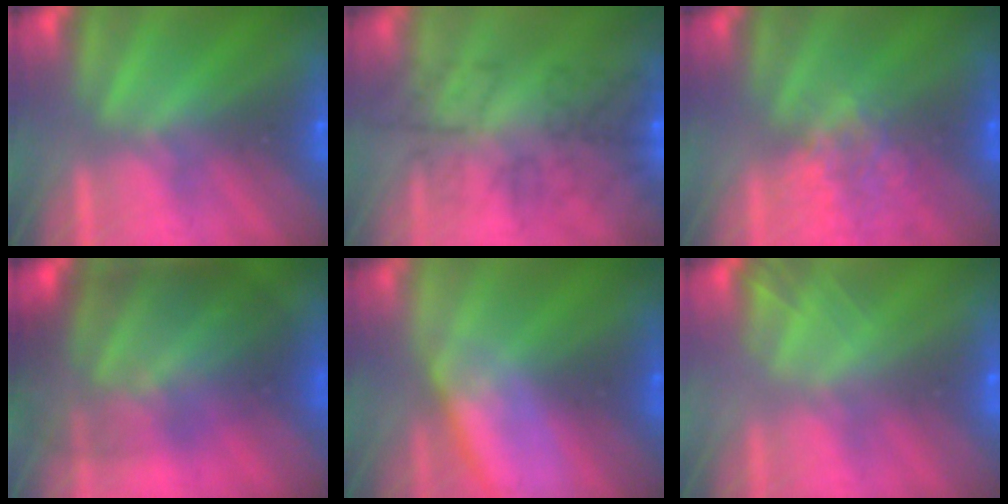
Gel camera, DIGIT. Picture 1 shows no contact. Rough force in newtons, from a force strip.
{"total": 10.5}
{"total": 4.7}
{"total": 9.5}
{"total": 3.2}
{"total": 2.0}